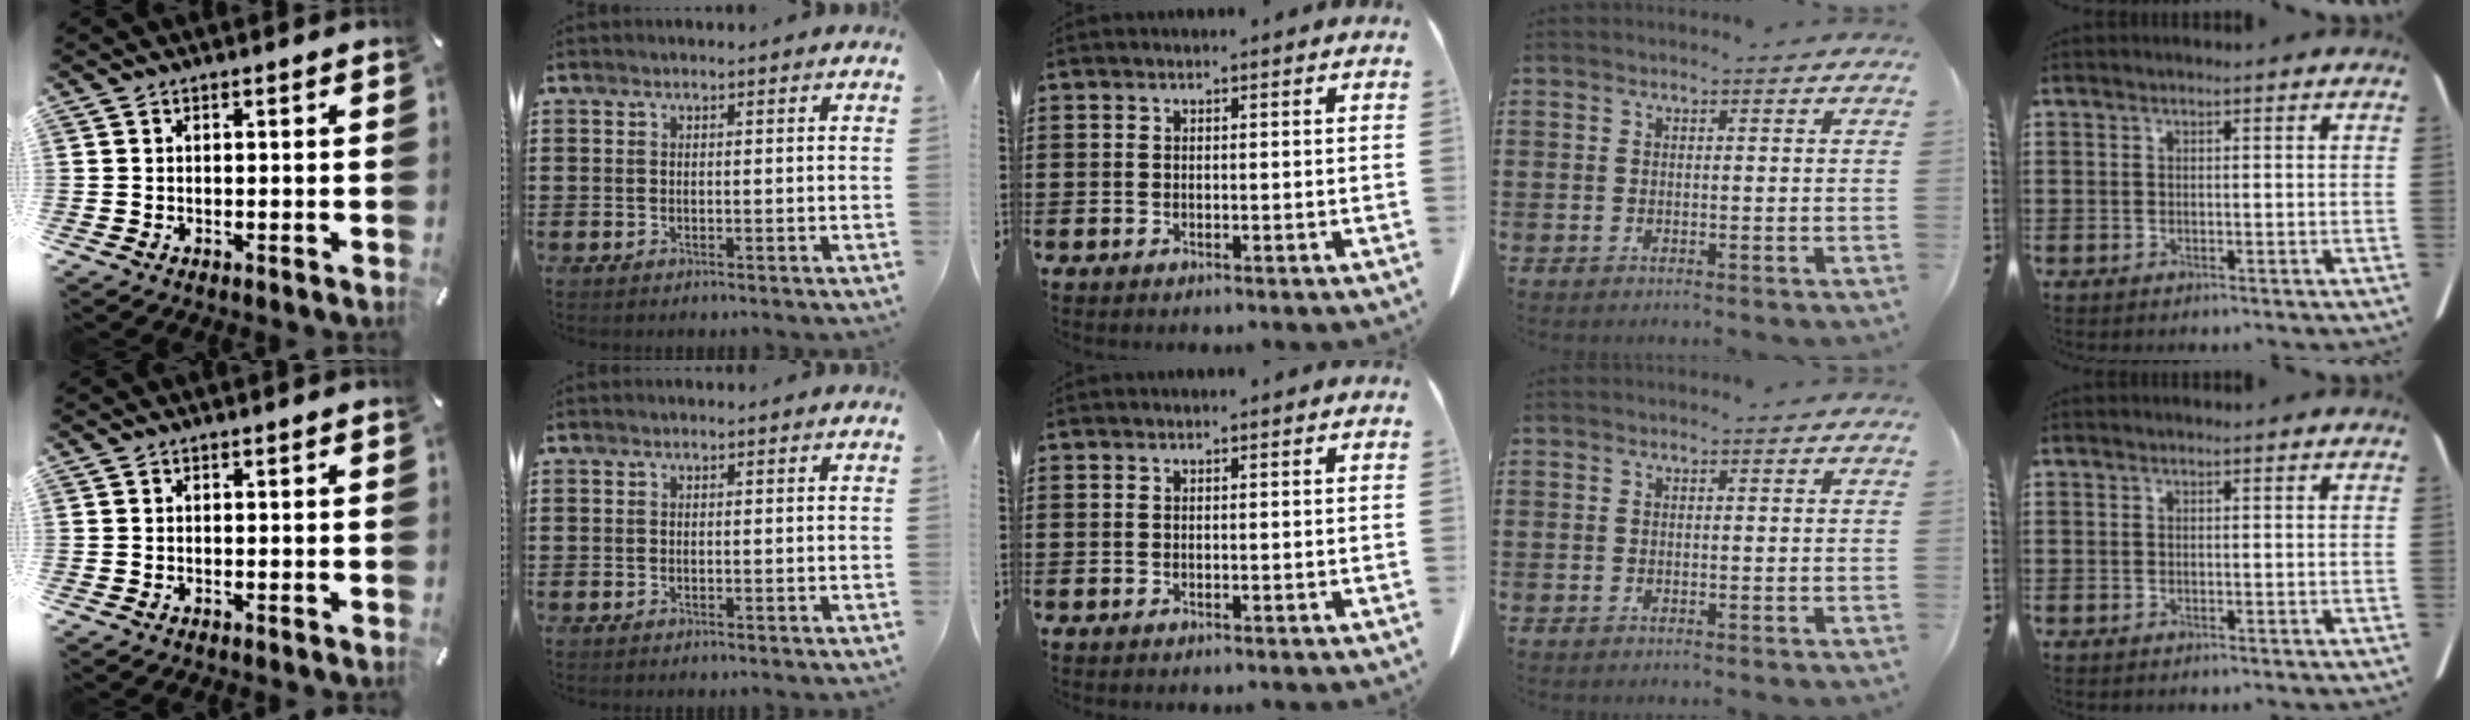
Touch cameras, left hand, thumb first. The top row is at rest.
{}